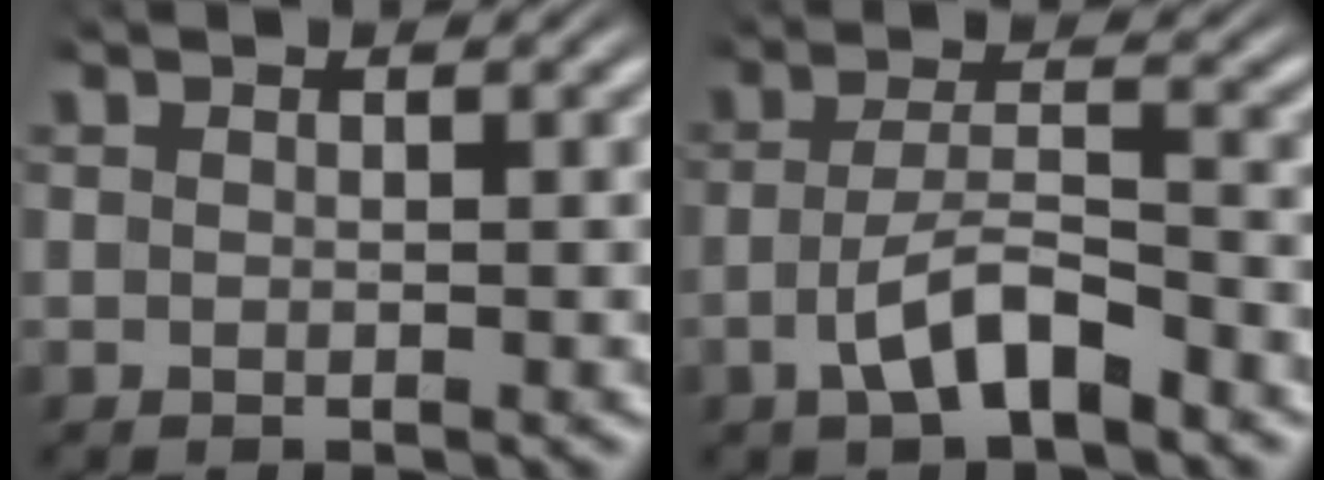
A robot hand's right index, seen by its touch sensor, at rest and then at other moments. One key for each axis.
{"total": 4.3, "fx": -2.7, "fy": 1.3, "fz": 3.2, "tx": -0.050, "ty": -0.005, "tz": -0.040}